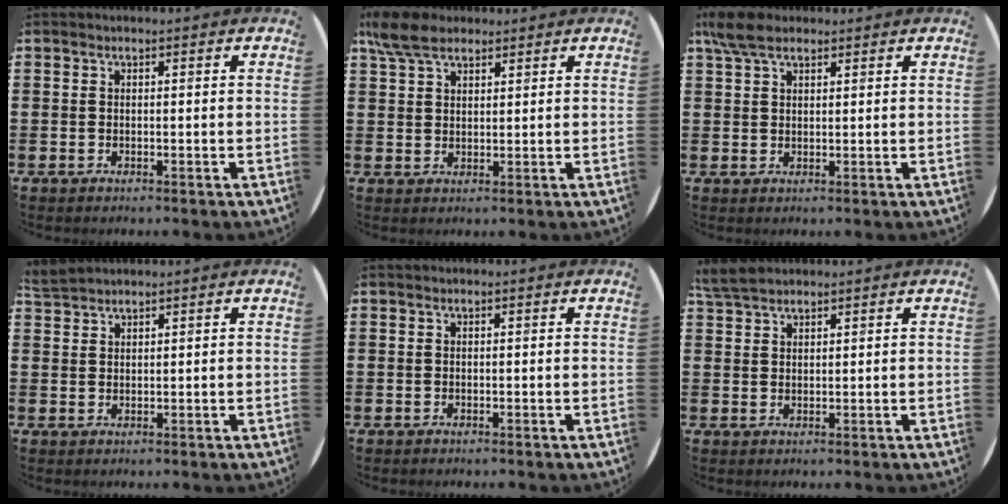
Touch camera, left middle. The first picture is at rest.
{"total": 5.3, "force": [4.2, 2.2, 2.2], "torque": [-0.047, -0.005, 0.079]}
{"total": 4.4, "force": [3.2, 1.9, 2.3], "torque": [-0.046, 0.001, 0.059]}
{"total": 2.1, "force": [2.1, 0.1, 0.0], "torque": [-0.006, -0.001, 0.042]}
{"total": 0.0}
{"total": 3.6, "force": [3.2, 1.0, 1.2], "torque": [-0.024, -0.003, 0.060]}